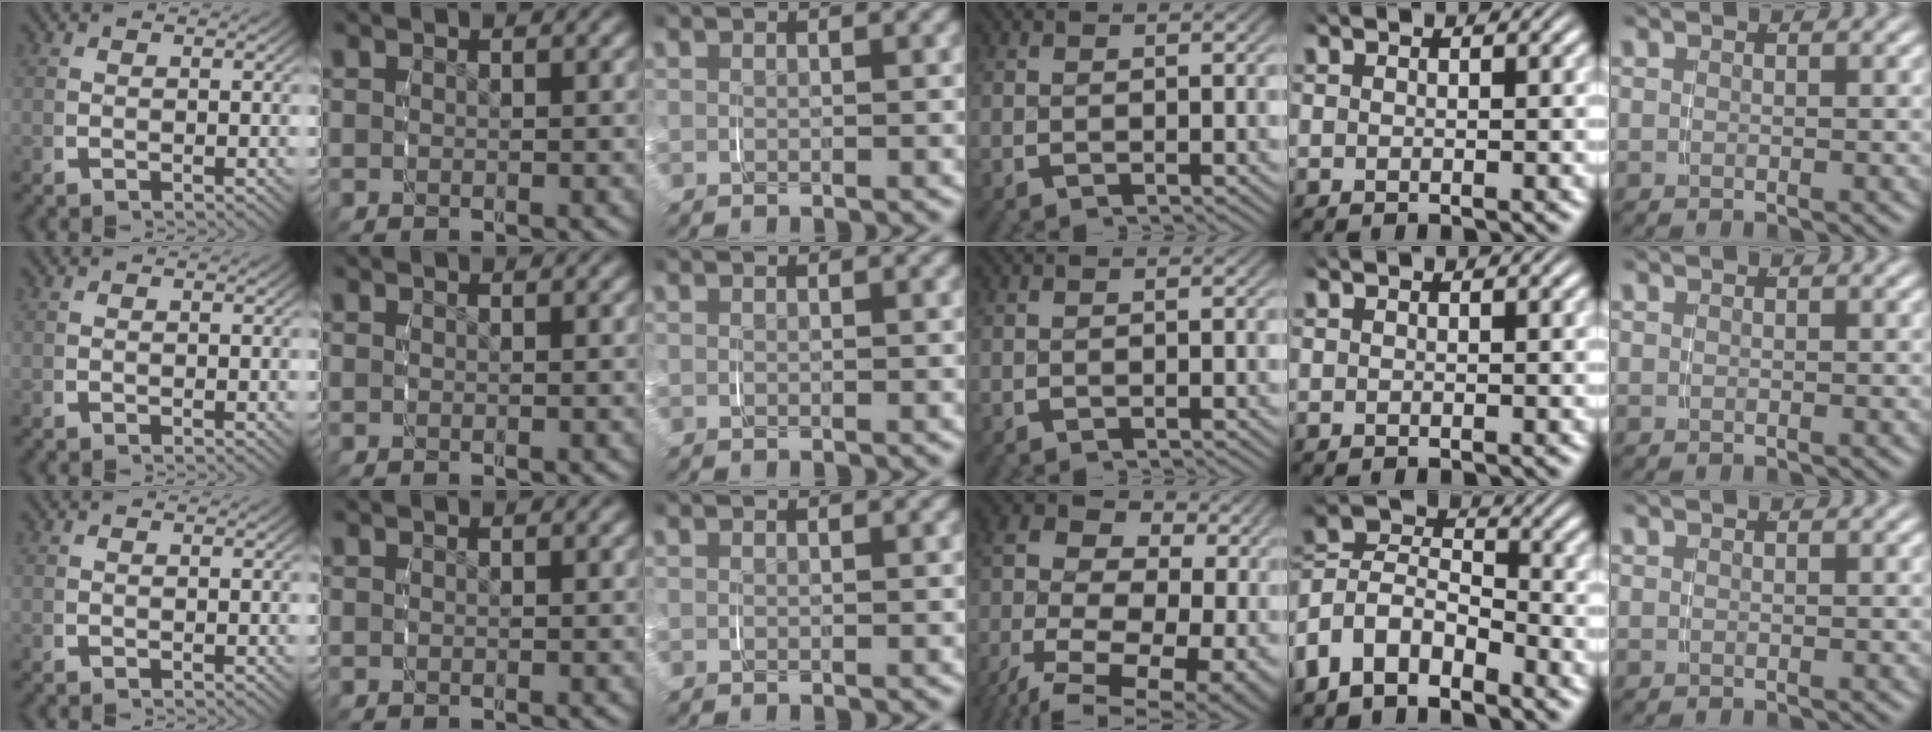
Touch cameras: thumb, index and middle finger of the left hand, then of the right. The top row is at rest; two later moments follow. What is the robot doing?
{"motion": "grasp_and_lifting", "object": "jacket"}